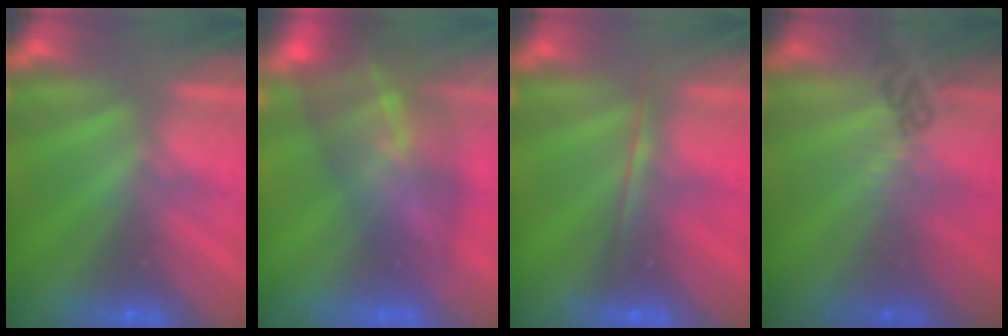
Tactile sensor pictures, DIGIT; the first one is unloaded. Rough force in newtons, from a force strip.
{"total": 7.5}
{"total": 1.7}
{"total": 2.4}